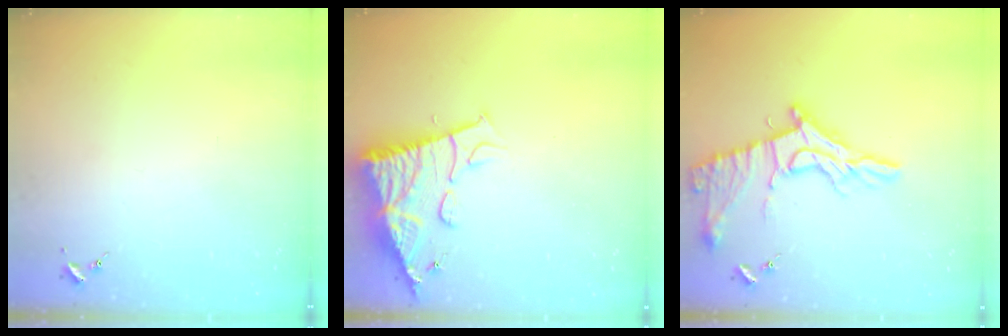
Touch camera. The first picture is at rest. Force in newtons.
{"total": 13.2, "press": 13.1, "slide": 1.2}
{"total": 16.5, "press": 16.5, "slide": 1.3}